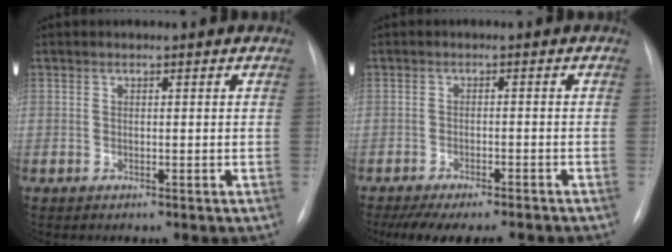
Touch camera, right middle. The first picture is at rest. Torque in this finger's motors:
{"motor_torque": [0.86, -0.86, 0.31, 0.12]}